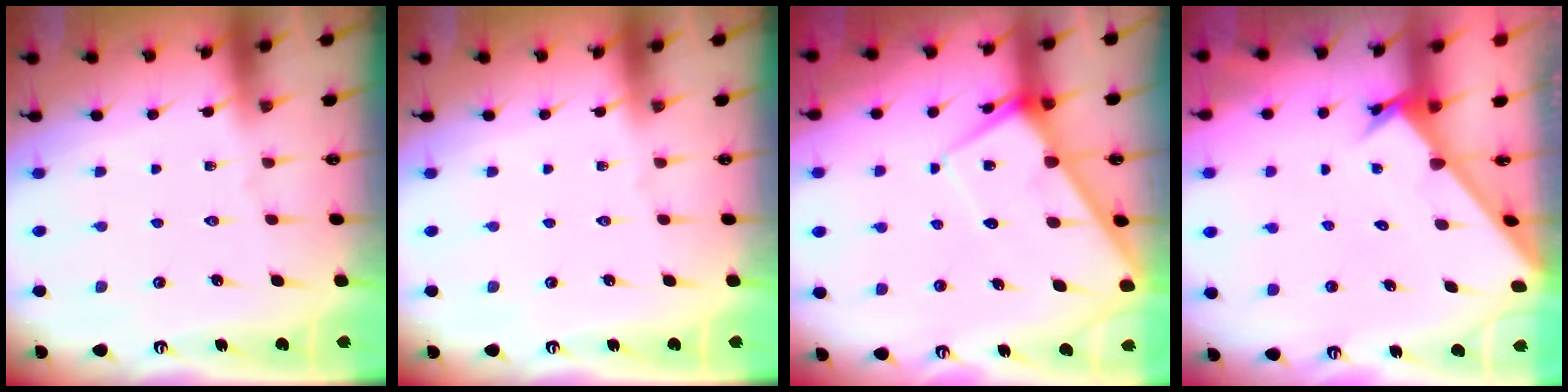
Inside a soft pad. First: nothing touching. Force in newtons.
{"total": 0.0}
{"total": 7.3, "press": 7.3, "slide": 0.8}
{"total": 2.6, "press": 2.6, "slide": 0.2}